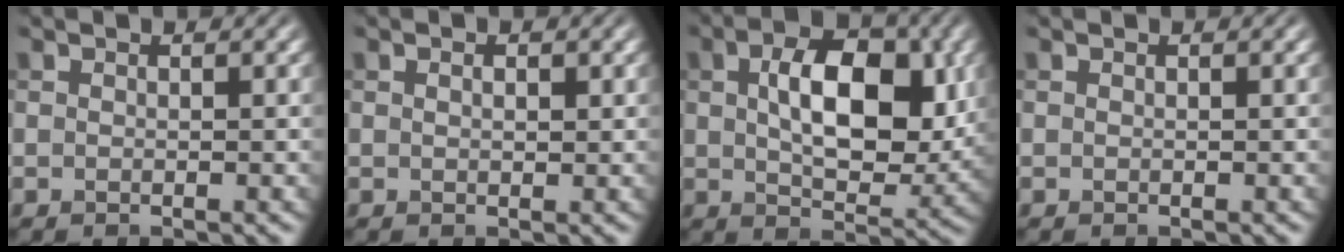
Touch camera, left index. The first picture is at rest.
{"total": 1.0, "force": [0.4, 0.5, 0.8], "torque": [-0.012, 0.000, 0.007]}
{"total": 8.7, "force": [1.5, 4.8, 7.0], "torque": [-0.111, 0.000, 0.027]}
{"total": 0.0}